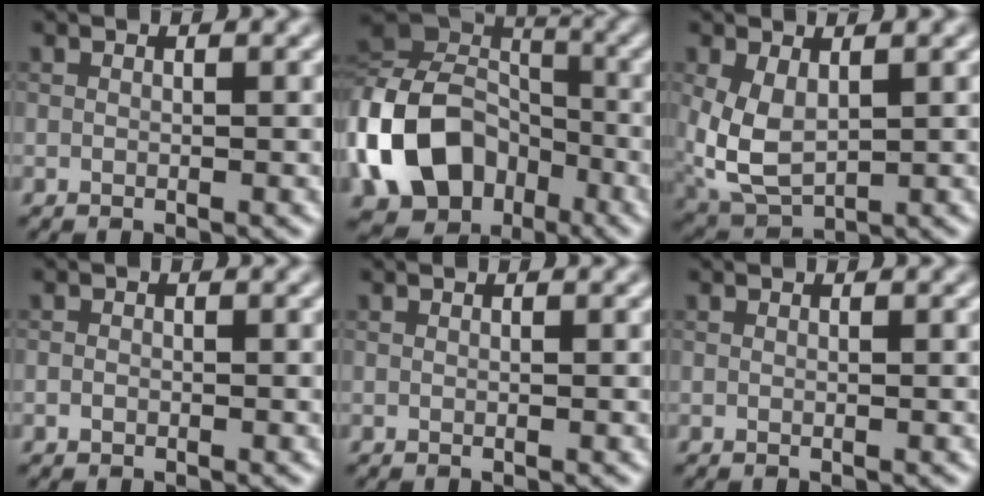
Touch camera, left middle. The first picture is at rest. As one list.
[{"total": 13.0, "force": [-4.4, 9.8, 7.3], "torque": [-0.165, -0.004, -0.092]}, {"total": 5.1, "force": [0.6, 3.2, 4.0], "torque": [-0.103, -0.009, 0.019]}, {"total": 0.6, "force": [-0.3, 0.5, 0.2], "torque": [-0.002, -0.002, -0.006]}, {"total": 0.0}, {"total": 0.0}]